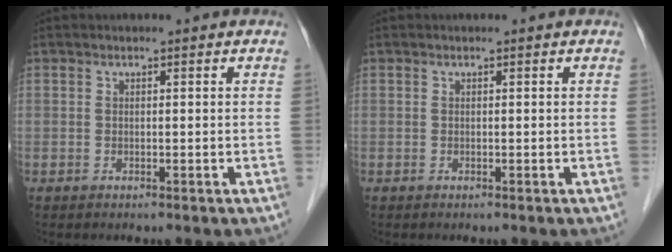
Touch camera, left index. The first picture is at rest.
{"total": 0.0}